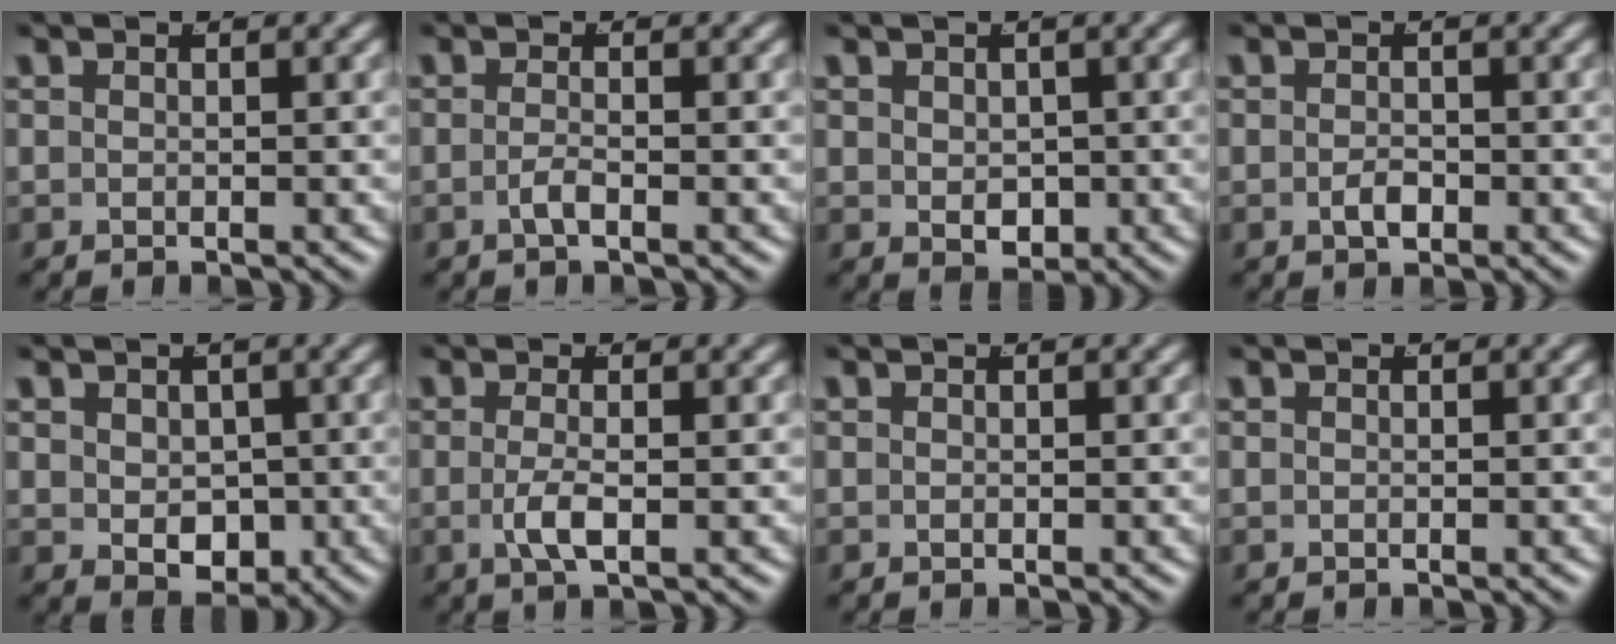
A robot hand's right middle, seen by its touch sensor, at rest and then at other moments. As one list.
[{"total": 1.4, "force": [-1.0, -0.3, 0.8], "torque": [-0.018, -0.008, -0.017]}, {"total": 2.0, "force": [-0.1, 1.3, 1.5], "torque": [-0.026, -0.023, 0.017]}, {"total": 1.2, "force": [-0.7, 0.4, 0.9], "torque": [-0.015, -0.007, -0.008]}, {"total": 3.5, "force": [-0.4, 2.4, 2.5], "torque": [-0.039, -0.033, 0.015]}, {"total": 2.1, "force": [-0.7, -0.1, 2.0], "torque": [-0.042, -0.014, -0.006]}, {"total": 0.0}, {"total": 0.0}]